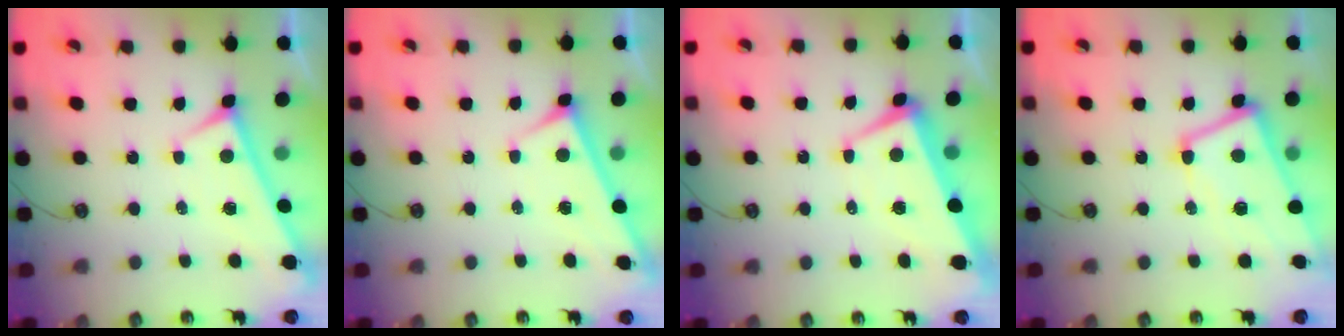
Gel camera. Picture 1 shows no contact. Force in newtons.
{"total": 3.0, "press": 3.0, "slide": 0.3}
{"total": 2.0, "press": 1.6, "slide": 1.2}
{"total": 2.9, "press": 2.8, "slide": 0.9}